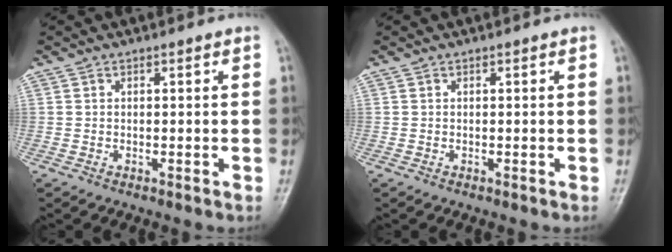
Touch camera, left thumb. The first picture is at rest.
{"total": 0.0}